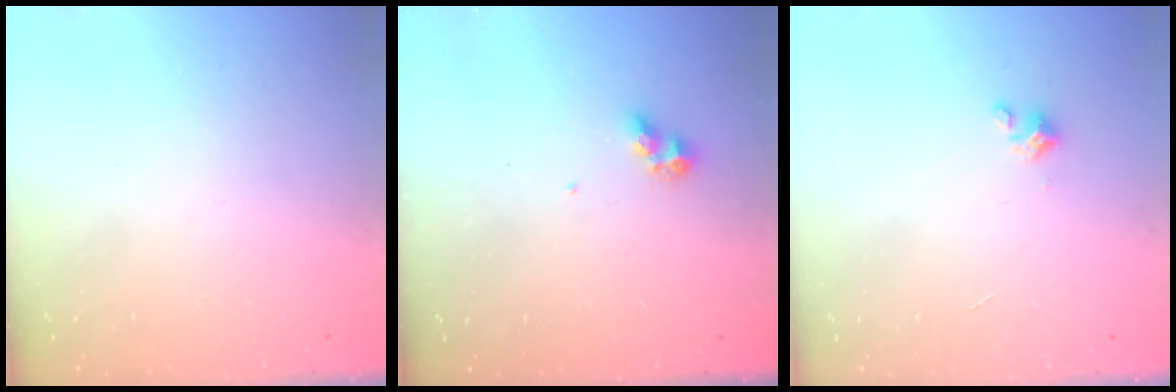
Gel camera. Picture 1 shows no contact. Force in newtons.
{"total": 4.7, "press": 4.7, "slide": 0.3}
{"total": 2.0, "press": 2.0, "slide": 0.2}